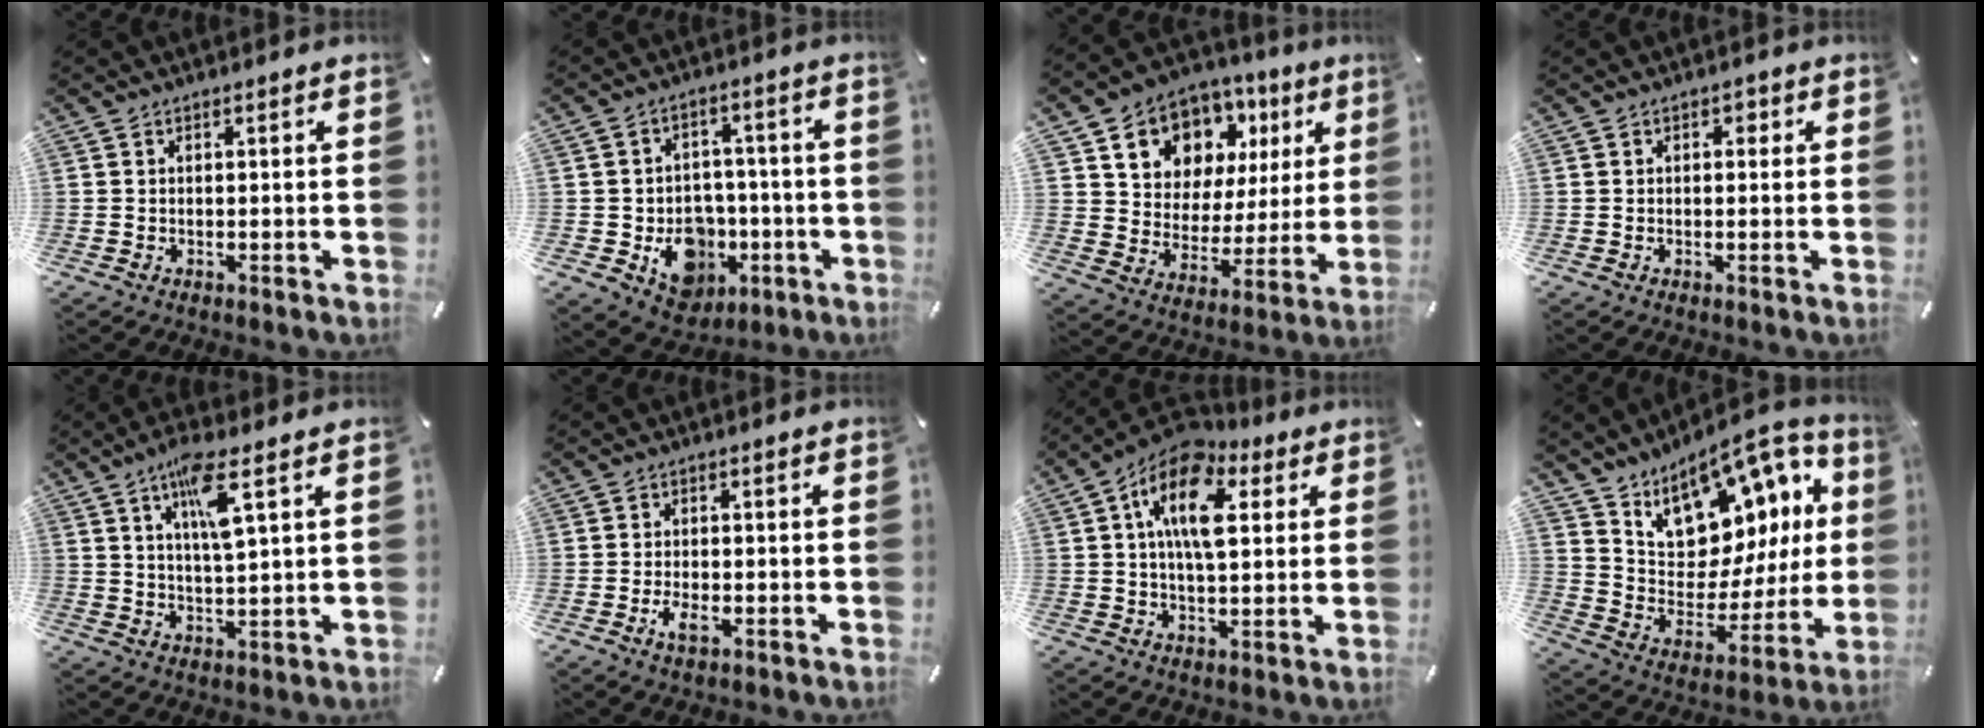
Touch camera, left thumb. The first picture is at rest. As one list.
[{"total": 11.0, "force": [-3.1, 9.5, 4.6], "torque": [-0.053, 0.016, -0.040]}, {"total": 11.0, "force": [6.5, 8.5, 2.3], "torque": [-0.050, -0.056, 0.123]}, {"total": 1.3, "force": [0.1, 1.2, 0.6], "torque": [-0.006, 0.006, -0.003]}, {"total": 9.0, "force": [4.2, 1.6, 7.8], "torque": [-0.144, -0.002, 0.067]}, {"total": 3.7, "force": [-1.5, 1.8, 2.8], "torque": [-0.059, 0.001, -0.028]}, {"total": 15.4, "force": [5.0, 8.5, 11.8], "torque": [-0.218, -0.010, 0.085]}, {"total": 15.5, "force": [10.4, 9.2, 7.0], "torque": [-0.095, -0.097, 0.183]}]